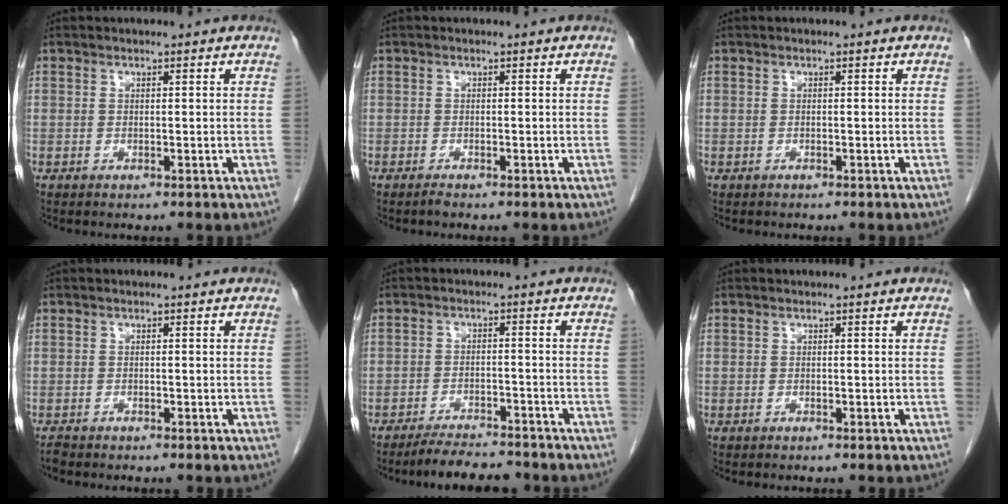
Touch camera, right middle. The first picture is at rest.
{"total": 0.6, "force": [-0.5, -0.1, 0.2], "torque": [-0.007, -0.002, -0.010]}
{"total": 0.0}
{"total": 0.8, "force": [-0.8, 0.2, 0.1], "torque": [-0.013, -0.004, -0.016]}
{"total": 6.4, "force": [-5.9, 1.4, 2.0], "torque": [-0.032, -0.011, -0.094]}
{"total": 0.0}